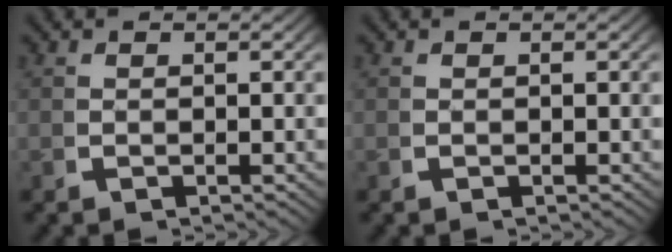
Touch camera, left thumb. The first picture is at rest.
{"total": 0.0}